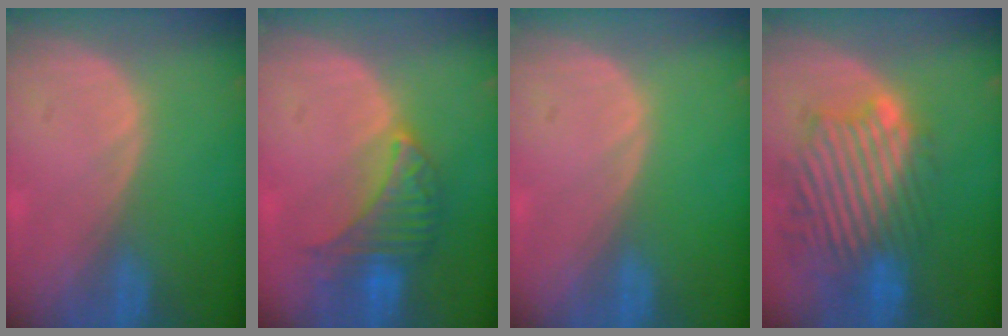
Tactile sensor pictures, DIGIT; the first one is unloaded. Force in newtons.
{"total": 6.5, "press": 6.4, "slide": 0.6}
{"total": 0.0}
{"total": 11.5, "press": 10.5, "slide": 4.6}